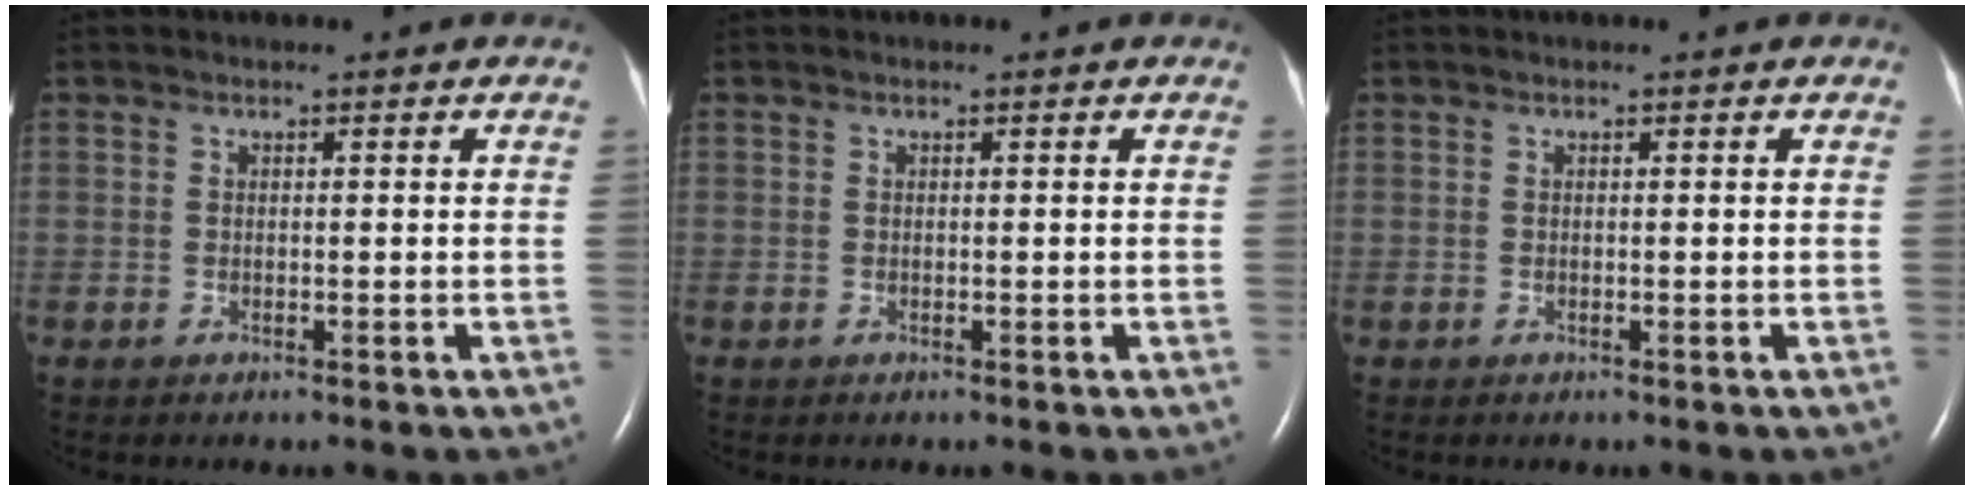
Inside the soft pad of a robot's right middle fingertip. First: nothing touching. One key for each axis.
{"total": 0.0}
{"total": 0.0}